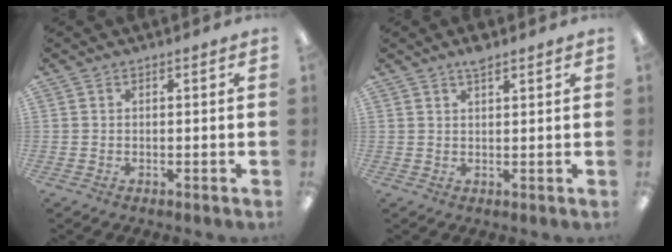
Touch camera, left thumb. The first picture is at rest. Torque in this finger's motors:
{"motor_torque": [0.74, 0.21, 0.49, -0.64, 0.01]}